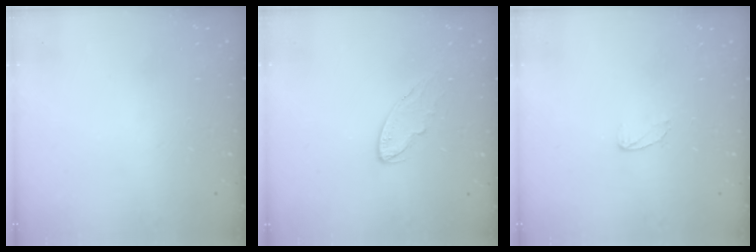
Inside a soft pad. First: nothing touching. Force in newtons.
{"total": 6.1, "press": 6.1, "slide": 0.6}
{"total": 4.1, "press": 4.1, "slide": 0.4}